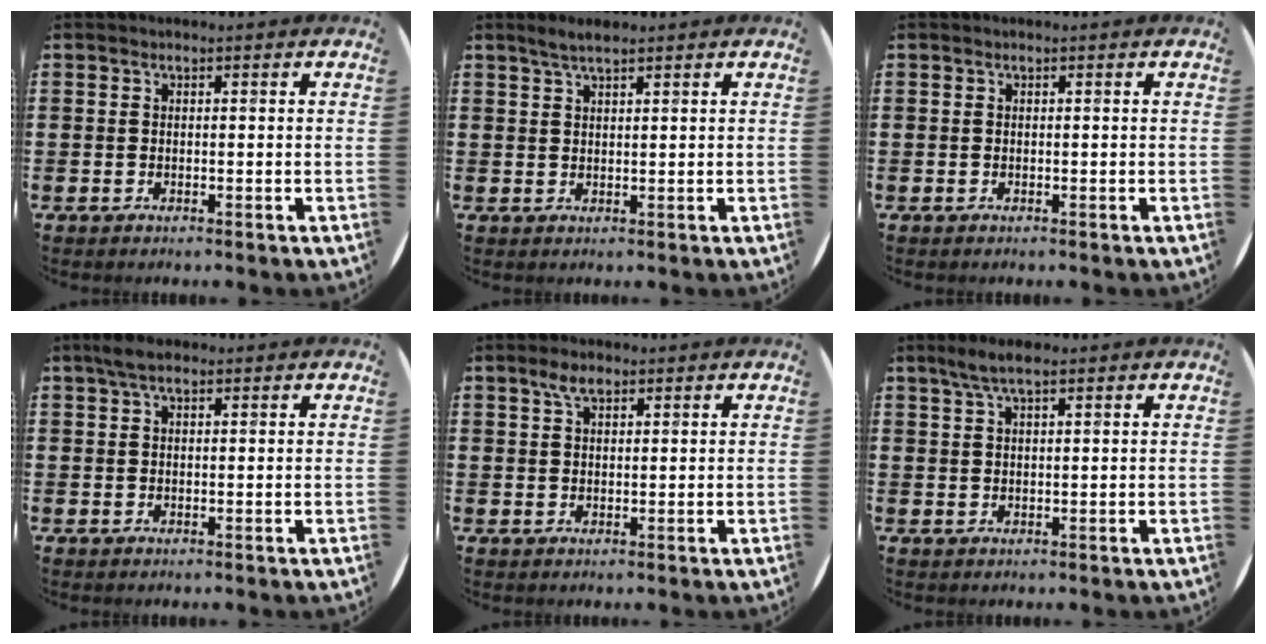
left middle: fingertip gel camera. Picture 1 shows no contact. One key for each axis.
{"total": 2.3, "fx": 1.8, "fy": 0.3, "fz": 1.3, "tx": -0.027, "ty": 0.003, "tz": 0.033}
{"total": 0.0}
{"total": 2.4, "fx": 1.5, "fy": 0.9, "fz": 1.6, "tx": -0.034, "ty": 0.006, "tz": 0.026}
{"total": 2.1, "fx": 1.4, "fy": 1.0, "fz": 1.2, "tx": -0.019, "ty": 0.002, "tz": 0.023}
{"total": 3.3, "fx": 2.3, "fy": 0.6, "fz": 2.3, "tx": -0.049, "ty": 0.006, "tz": 0.040}